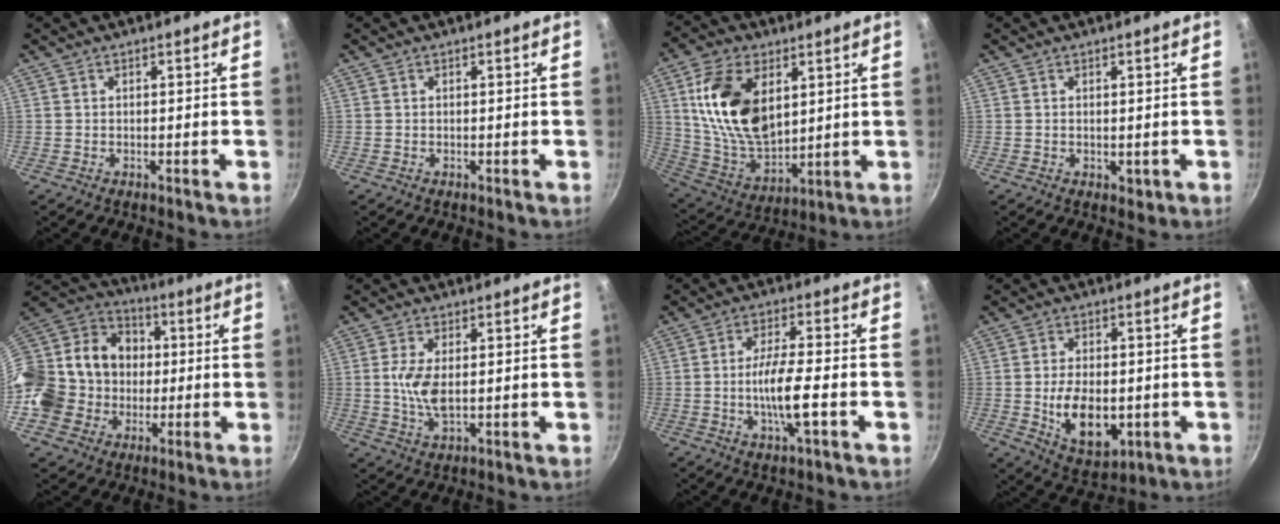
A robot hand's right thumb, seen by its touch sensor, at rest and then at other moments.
{"total": 0.0}
{"total": 18.6, "force": [5.2, 11.2, 13.8], "torque": [-0.229, -0.027, 0.110]}
{"total": 1.5, "force": [-0.1, 1.0, 1.2], "torque": [-0.013, -0.004, 0.000]}
{"total": 25.1, "force": [-1.9, 22.0, 12.1], "torque": [-0.243, 0.052, -0.028]}
{"total": 6.1, "force": [0.5, 2.8, 5.4], "torque": [-0.111, -0.005, 0.012]}
{"total": 8.6, "force": [-2.2, 1.7, 8.1], "torque": [-0.152, 0.013, -0.046]}
{"total": 12.0, "force": [-1.7, 7.2, 9.4], "torque": [-0.135, -0.007, -0.013]}